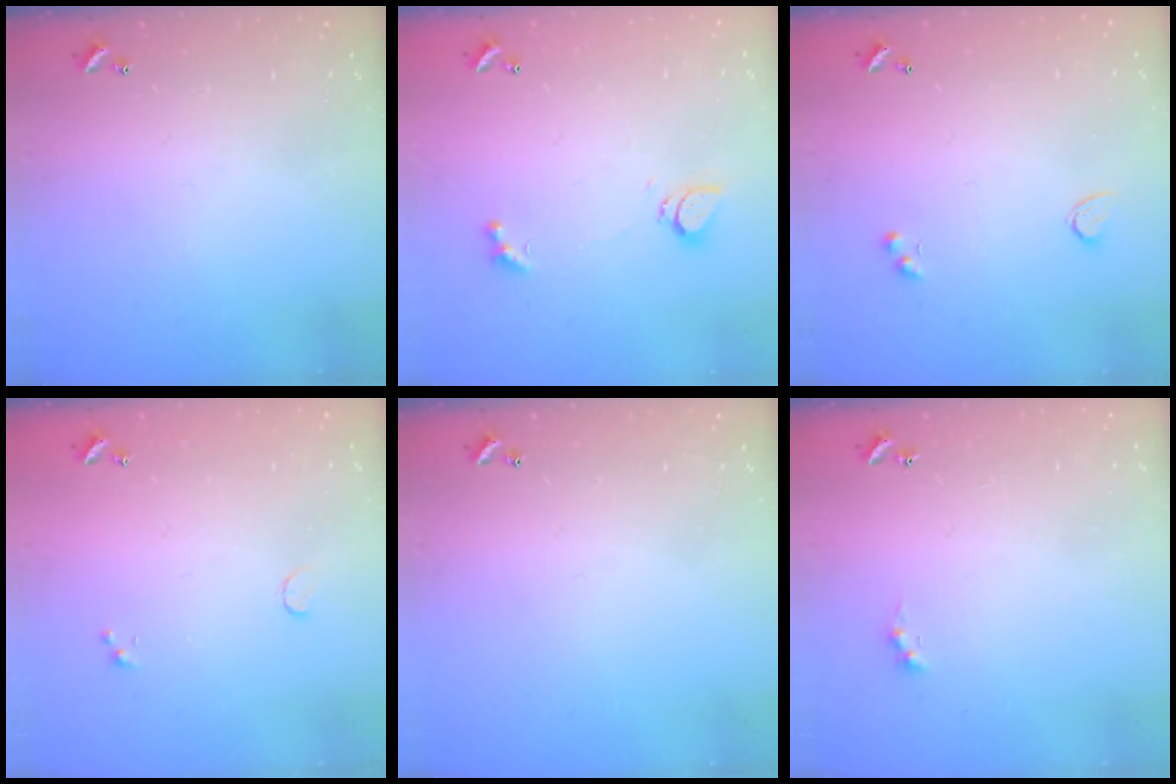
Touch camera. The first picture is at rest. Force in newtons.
{"total": 1.0, "press": 0.9, "slide": 0.4}
{"total": 1.9, "press": 1.5, "slide": 1.1}
{"total": 0.5, "press": 0.4, "slide": 0.3}
{"total": 0.0}
{"total": 0.8, "press": 0.7, "slide": 0.4}